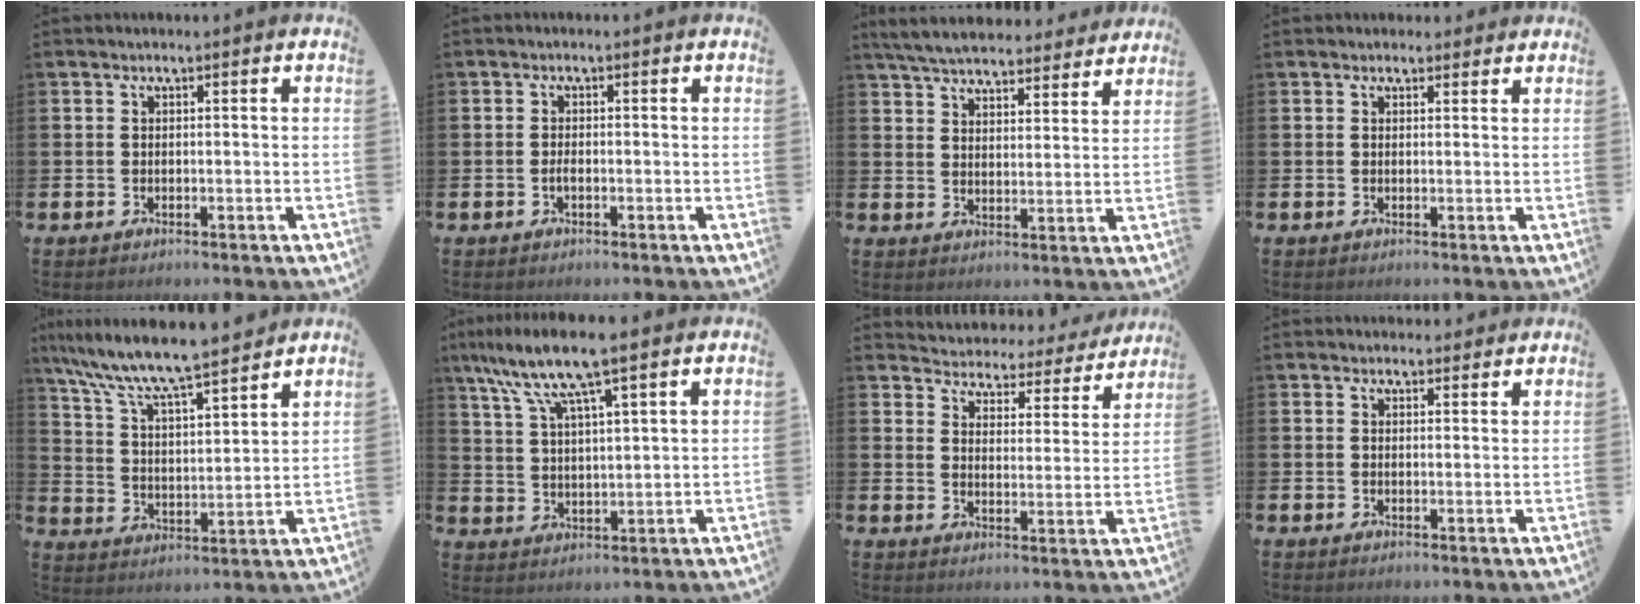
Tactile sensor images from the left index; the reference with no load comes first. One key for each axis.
{"total": 0.9, "fx": -0.4, "fy": 0.3, "fz": 0.8, "tx": -0.018, "ty": -0.002, "tz": -0.007}
{"total": 6.3, "fx": 6.1, "fy": 1.2, "fz": 1.1, "tx": -0.042, "ty": -0.038, "tz": 0.109}
{"total": 1.4, "fx": 1.2, "fy": 0.7, "fz": 0.1, "tx": 0.007, "ty": 0.002, "tz": 0.021}
{"total": 9.4, "fx": 8.7, "fy": 0.6, "fz": 3.5, "tx": -0.105, "ty": -0.060, "tz": 0.148}
{"total": 8.8, "fx": 7.1, "fy": 0.8, "fz": 5.2, "tx": -0.125, "ty": -0.022, "tz": 0.126}
{"total": 4.1, "fx": 3.9, "fy": 1.2, "fz": 0.1, "tx": -0.020, "ty": -0.041, "tz": 0.059}
{"total": 2.3, "fx": 2.2, "fy": 0.6, "fz": -0.1, "tx": 0.008, "ty": -0.010, "tz": 0.038}